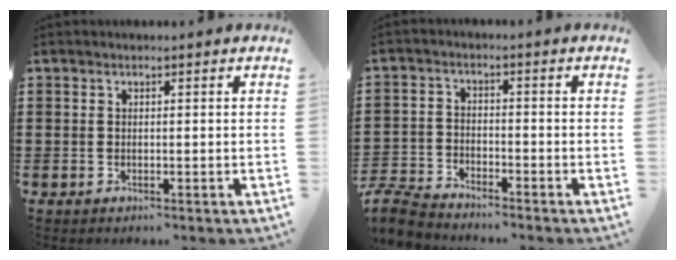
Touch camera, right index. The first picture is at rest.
{"total": 4.4, "force": [-4.3, 0.9, 0.8], "torque": [-0.036, -0.005, -0.092]}